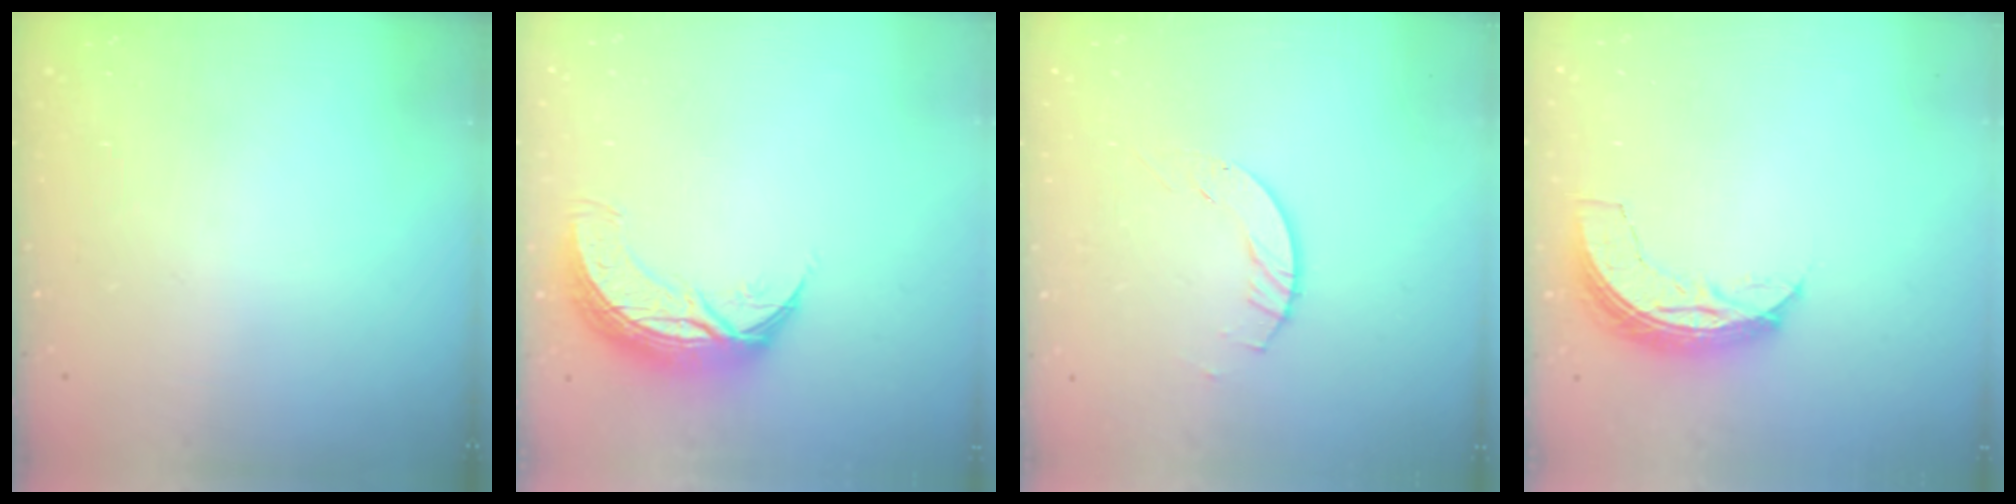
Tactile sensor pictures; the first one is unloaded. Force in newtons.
{"total": 10.3, "press": 10.2, "slide": 0.7}
{"total": 2.1, "press": 2.1, "slide": 0.3}
{"total": 6.9, "press": 6.9, "slide": 0.5}